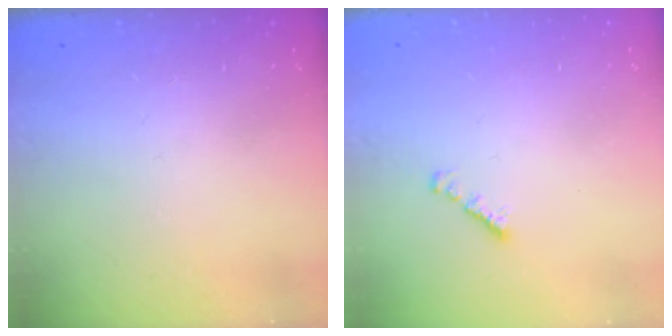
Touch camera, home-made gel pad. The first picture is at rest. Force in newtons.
{"total": 1.0, "press": 0.8, "slide": 0.5}